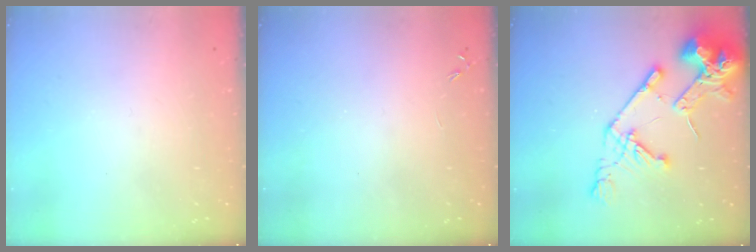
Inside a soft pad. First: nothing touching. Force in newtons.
{"total": 0.0}
{"total": 17.6, "press": 17.5, "slide": 2.1}